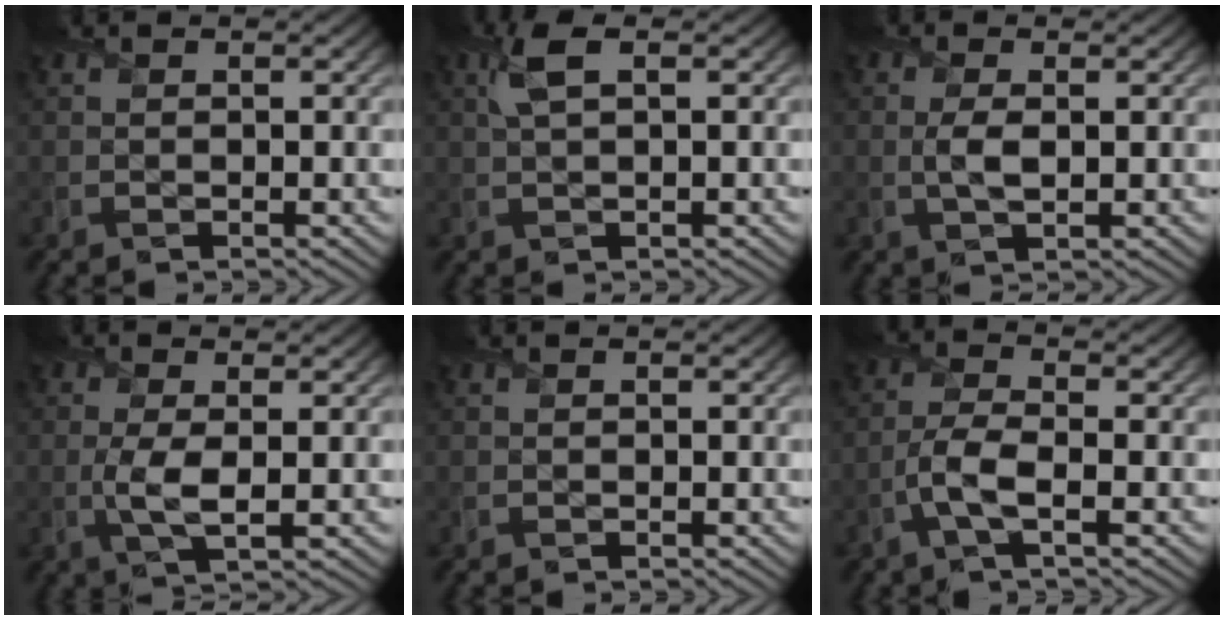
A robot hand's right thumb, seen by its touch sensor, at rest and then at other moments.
{"total": 3.2, "force": [1.2, 1.0, 2.8], "torque": [-0.069, 0.011, 0.020]}
{"total": 2.7, "force": [0.1, 1.2, 2.4], "torque": [-0.059, -0.001, 0.001]}
{"total": 3.8, "force": [0.0, 1.3, 3.6], "torque": [-0.086, -0.002, -0.001]}
{"total": 0.0}
{"total": 4.3, "force": [-1.7, 1.1, 3.8], "torque": [-0.088, 0.007, -0.044]}